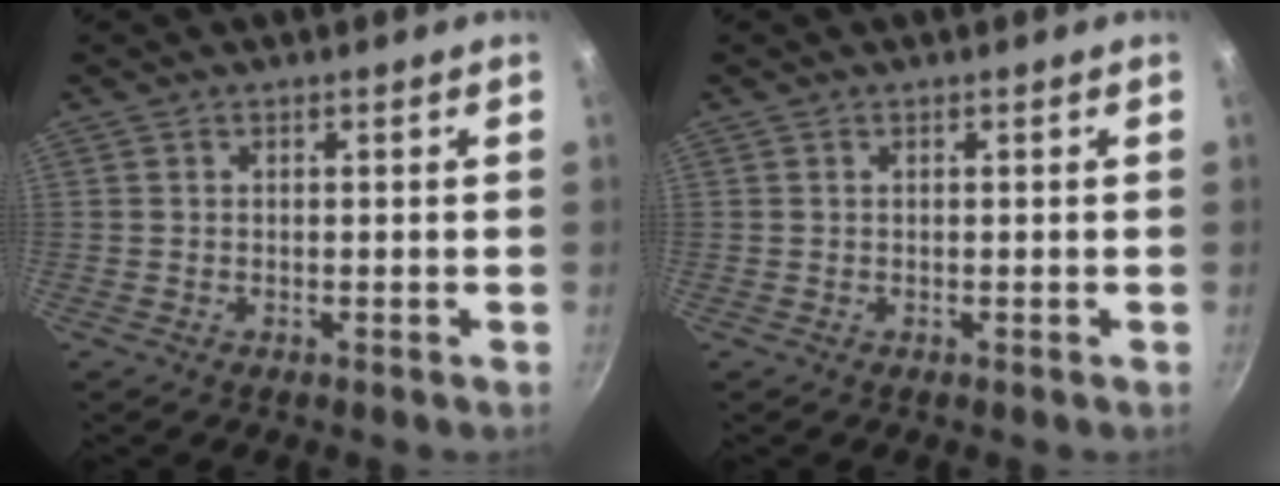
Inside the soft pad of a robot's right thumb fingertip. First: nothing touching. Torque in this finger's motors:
{"motor_torque": [0.19, 0.14, -0.18, 0.14, 0.01]}